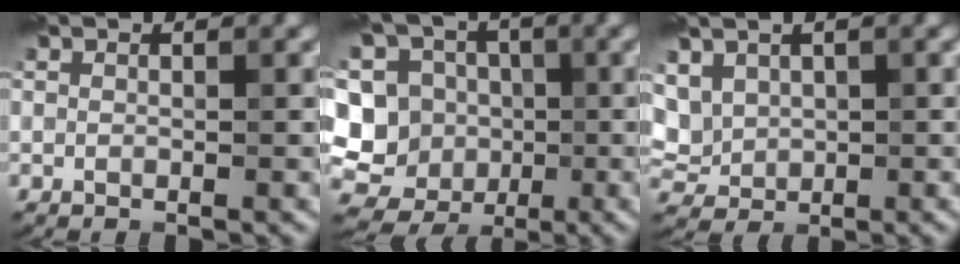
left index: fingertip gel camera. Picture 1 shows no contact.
{"total": 15.2, "force": [-0.4, 14.3, 5.3], "torque": [-0.154, 0.025, -0.024]}
{"total": 4.8, "force": [1.0, 3.7, 2.9], "torque": [-0.078, 0.003, 0.026]}